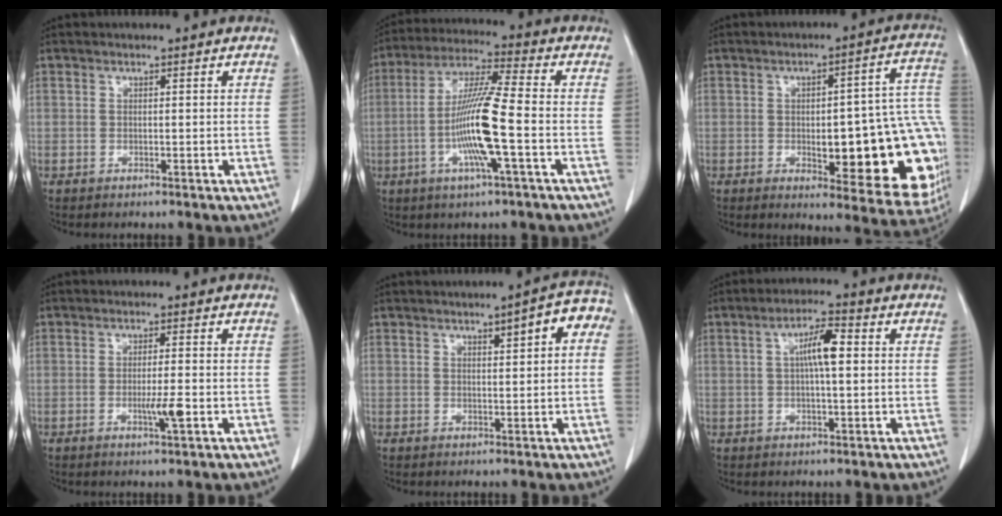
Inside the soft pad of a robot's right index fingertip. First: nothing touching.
{"total": 12.3, "force": [-2.8, -0.1, 12.0], "torque": [-0.235, -0.004, -0.061]}
{"total": 22.4, "force": [-3.7, 6.4, 21.1], "torque": [-0.170, 0.031, -0.024]}
{"total": 3.6, "force": [-1.0, 0.1, 3.4], "torque": [-0.057, -0.004, -0.016]}
{"total": 5.8, "force": [2.1, 1.3, 5.2], "torque": [-0.059, 0.017, 0.019]}
{"total": 5.7, "force": [1.0, 1.0, 5.5], "torque": [-0.097, 0.013, 0.014]}